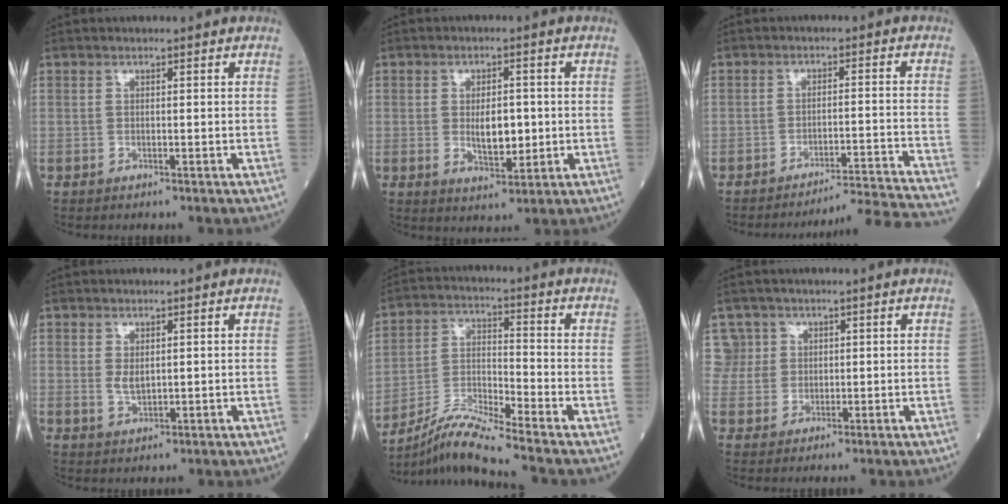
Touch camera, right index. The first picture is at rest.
{"total": 5.5, "force": [-0.2, 2.4, 5.0], "torque": [-0.077, -0.006, 0.003]}
{"total": 13.2, "force": [-12.6, -3.9, 1.2], "torque": [0.013, -0.016, -0.173]}
{"total": 2.0, "force": [0.5, 1.0, 1.6], "torque": [-0.030, -0.005, 0.013]}
{"total": 9.2, "force": [-8.3, -2.1, 3.2], "torque": [-0.070, -0.010, -0.157]}
{"total": 3.6, "force": [1.2, 3.3, -0.7], "torque": [0.030, 0.013, 0.021]}